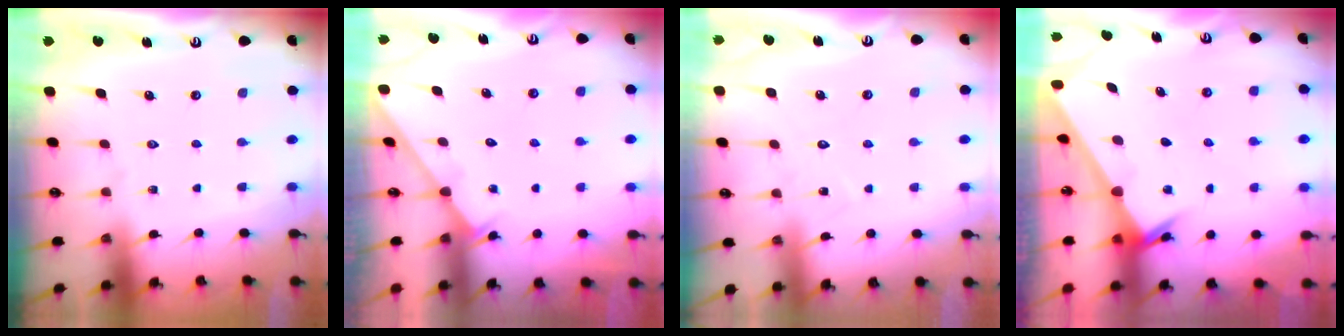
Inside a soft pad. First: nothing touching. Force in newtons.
{"total": 2.0, "press": 2.0, "slide": 0.2}
{"total": 6.0, "press": 6.0, "slide": 0.7}
{"total": 2.3, "press": 2.3, "slide": 0.2}